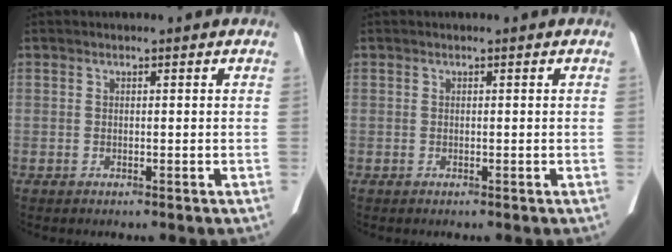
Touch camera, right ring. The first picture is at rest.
{"total": 0.0}